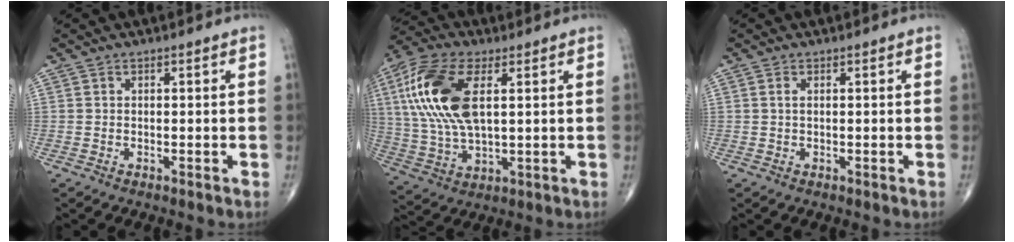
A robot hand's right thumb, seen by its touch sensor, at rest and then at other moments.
{"total": 17.4, "force": [4.3, 8.1, 14.7], "torque": [-0.322, 0.002, 0.082]}
{"total": 0.9, "force": [0.3, 0.4, 0.8], "torque": [-0.019, 0.003, 0.005]}